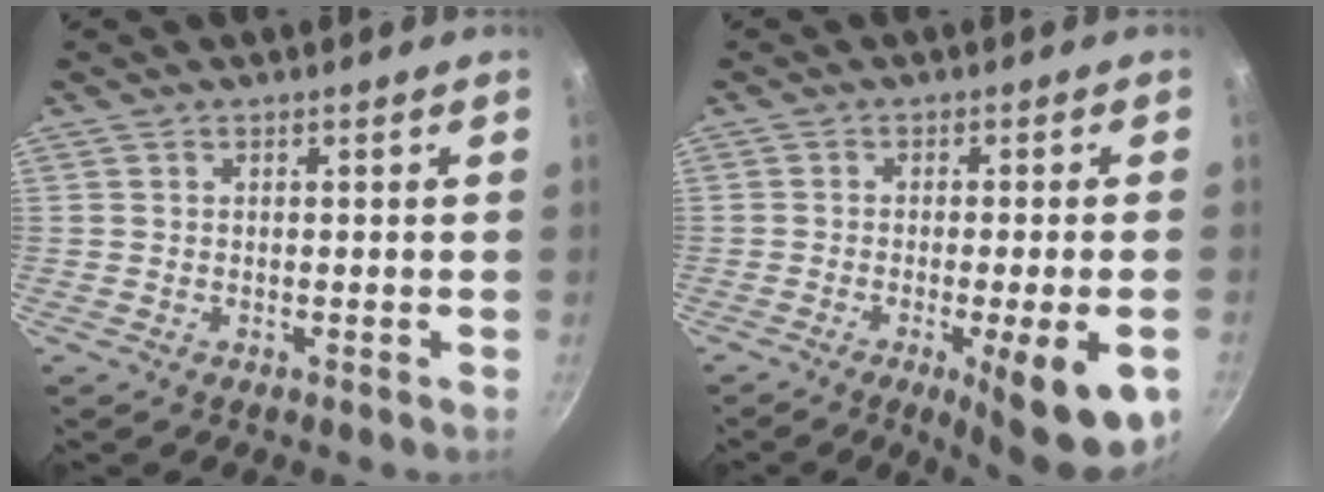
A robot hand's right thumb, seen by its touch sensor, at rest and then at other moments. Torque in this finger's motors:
{"motor_torque": [1.60, 1.39, 1.54, -0.46, 0.30]}